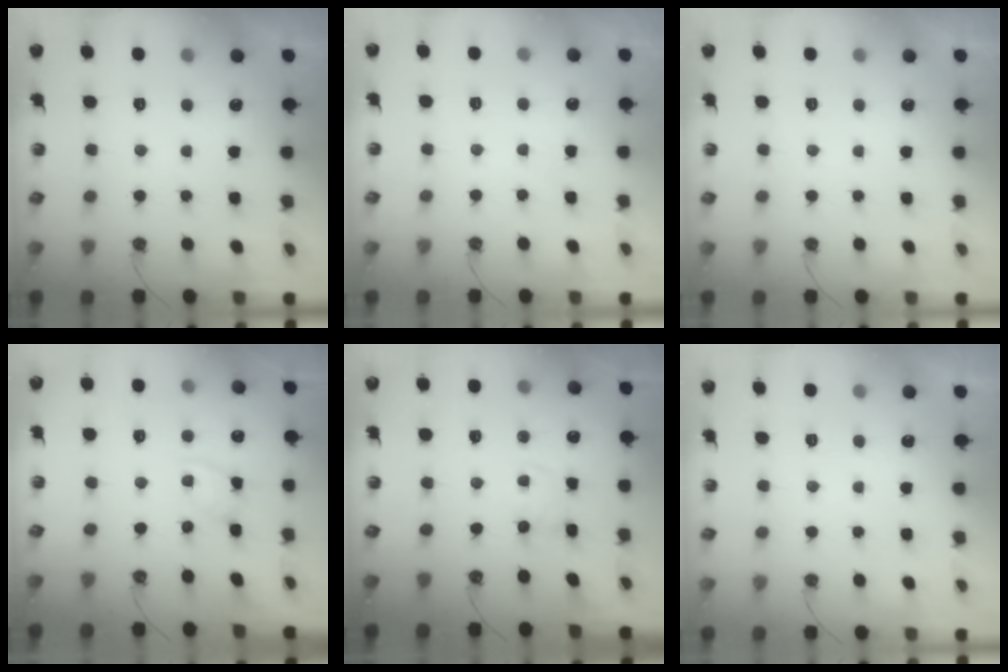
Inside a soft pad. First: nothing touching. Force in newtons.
{"total": 1.9, "press": 1.9, "slide": 0.3}
{"total": 0.0}
{"total": 2.9, "press": 2.9, "slide": 0.4}
{"total": 2.1, "press": 2.1, "slide": 0.3}
{"total": 0.0}